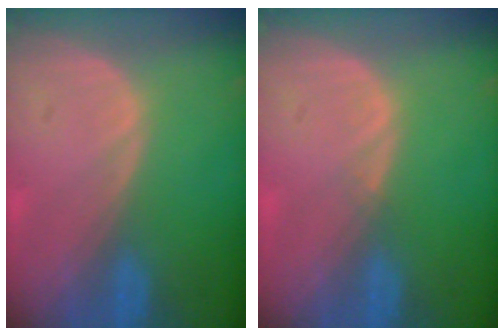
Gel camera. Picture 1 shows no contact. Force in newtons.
{"total": 0.5, "press": 0.5, "slide": 0.1}